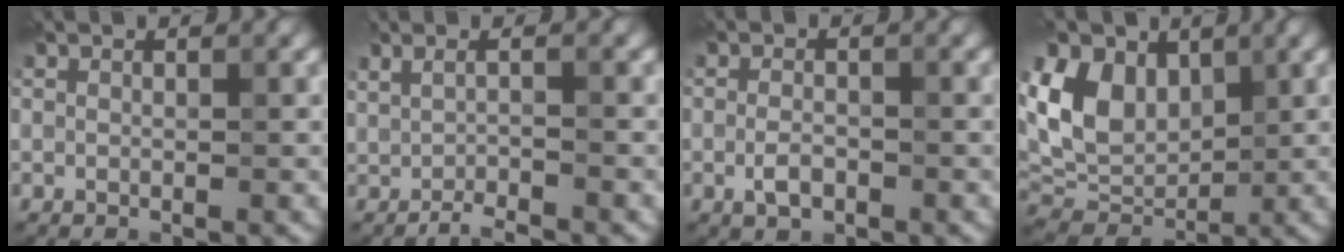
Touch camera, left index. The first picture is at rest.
{"total": 2.1, "force": [-0.9, 0.4, 1.9], "torque": [-0.029, -0.003, -0.022]}
{"total": 1.9, "force": [-0.8, 1.0, 1.5], "torque": [-0.028, 0.000, -0.018]}
{"total": 8.5, "force": [2.7, 6.1, 5.4], "torque": [-0.121, 0.002, 0.043]}